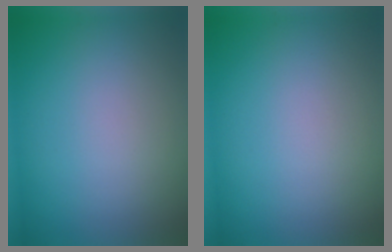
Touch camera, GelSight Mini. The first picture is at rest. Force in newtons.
{"total": 0.0}